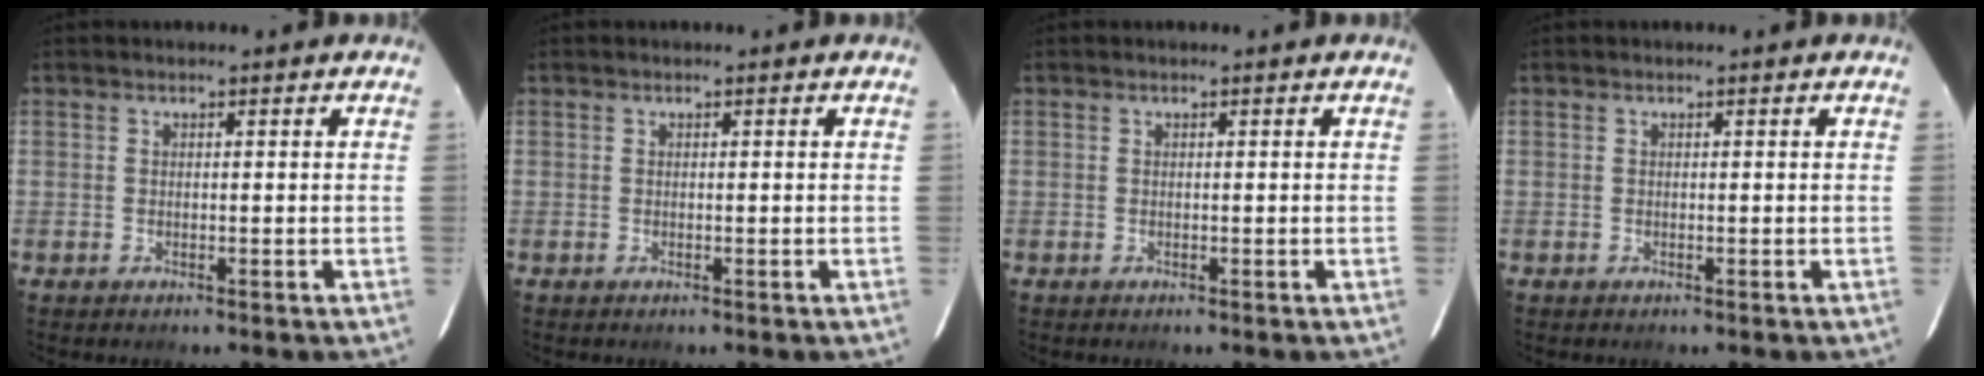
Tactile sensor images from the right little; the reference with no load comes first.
{"total": 0.0}
{"total": 0.0}
{"total": 0.0}